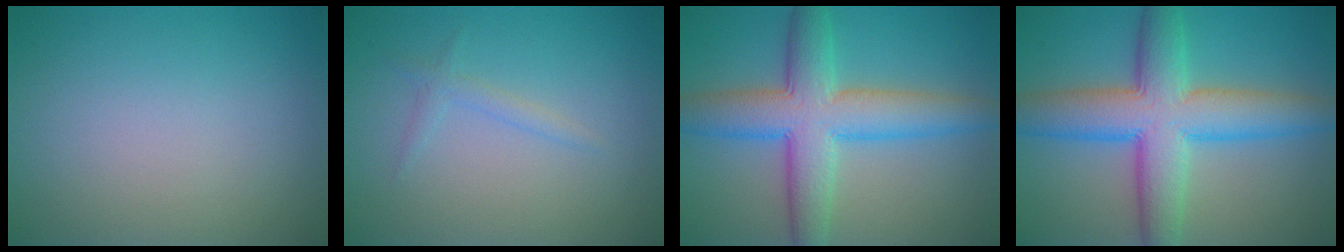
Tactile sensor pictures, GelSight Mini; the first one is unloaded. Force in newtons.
{"total": 1.1, "press": 1.1, "slide": 0.2}
{"total": 7.9, "press": 7.9, "slide": 0.2}
{"total": 9.2, "press": 9.2, "slide": 0.1}